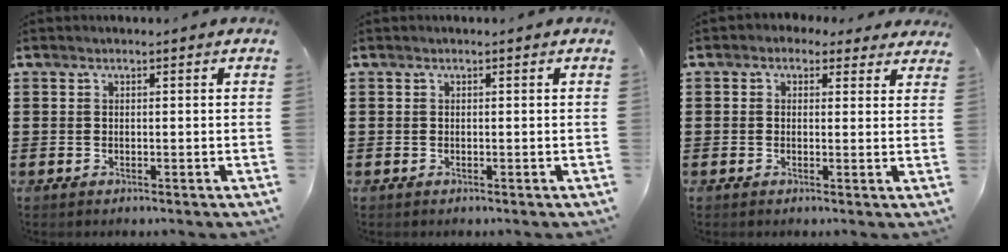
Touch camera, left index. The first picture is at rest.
{"total": 0.0}
{"total": 1.8, "force": [1.2, 1.4, 0.4], "torque": [-0.007, 0.006, 0.020]}